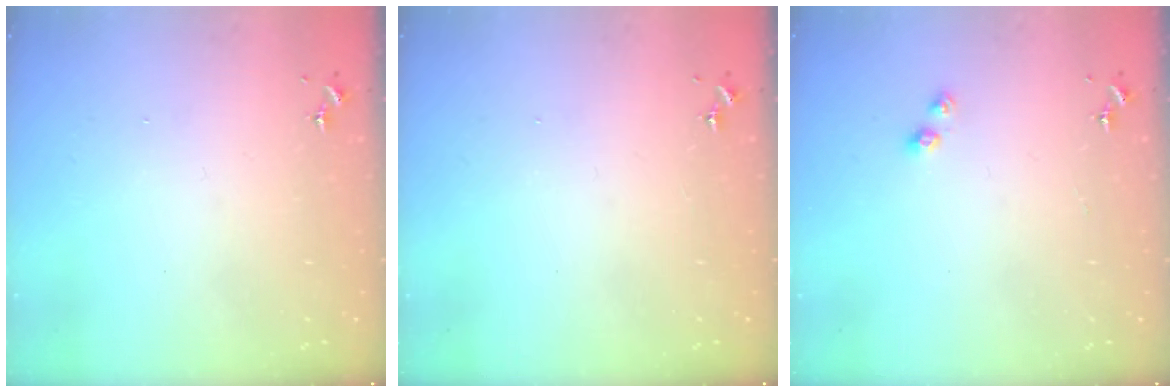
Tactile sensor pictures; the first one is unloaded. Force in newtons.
{"total": 0.0}
{"total": 4.1, "press": 4.1, "slide": 0.5}